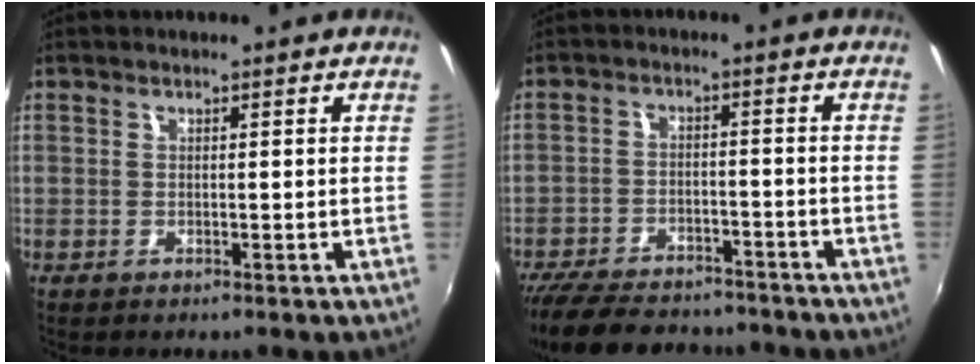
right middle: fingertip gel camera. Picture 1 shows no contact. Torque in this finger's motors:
{"motor_torque": [0.96, -1.18, 0.22, 0.10]}